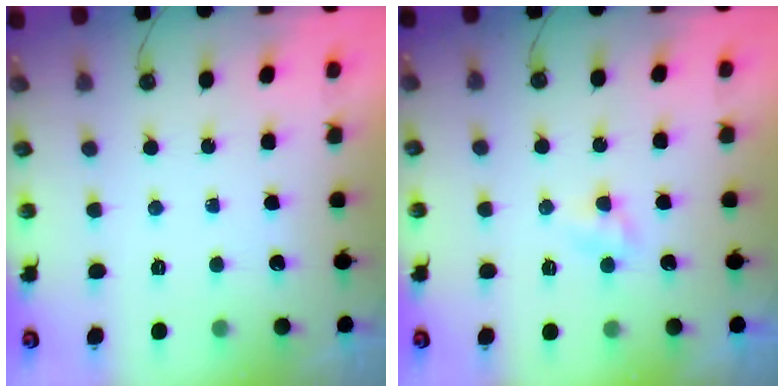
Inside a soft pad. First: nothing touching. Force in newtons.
{"total": 2.6, "press": 2.6, "slide": 0.3}